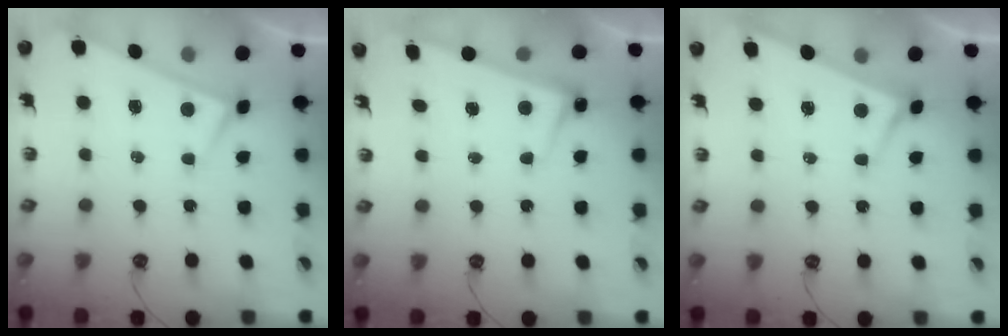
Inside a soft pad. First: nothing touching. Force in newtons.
{"total": 3.4, "press": 3.2, "slide": 0.9}
{"total": 4.0, "press": 4.0, "slide": 0.3}